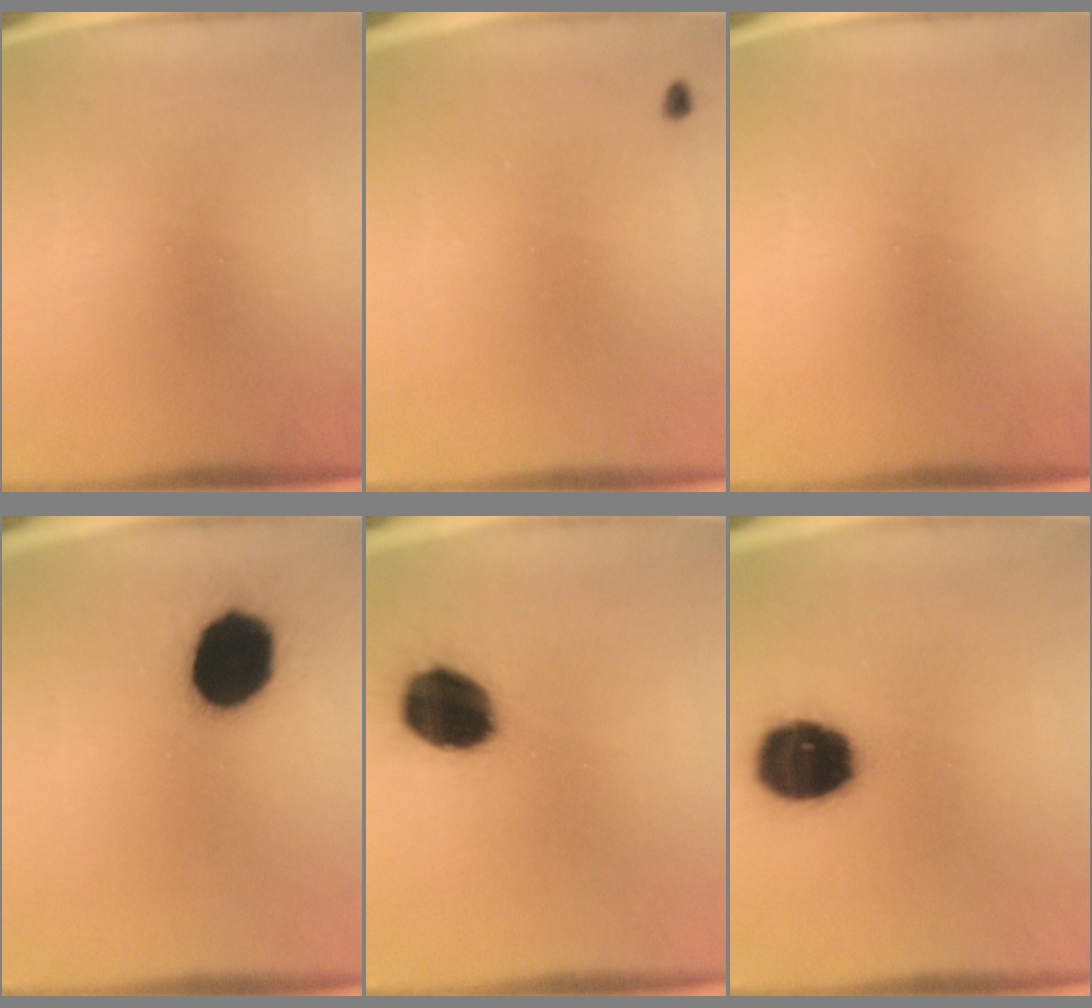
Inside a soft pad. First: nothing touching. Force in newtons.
{"total": 0.6}
{"total": 0.0}
{"total": 18.8}
{"total": 15.8}
{"total": 18.1}